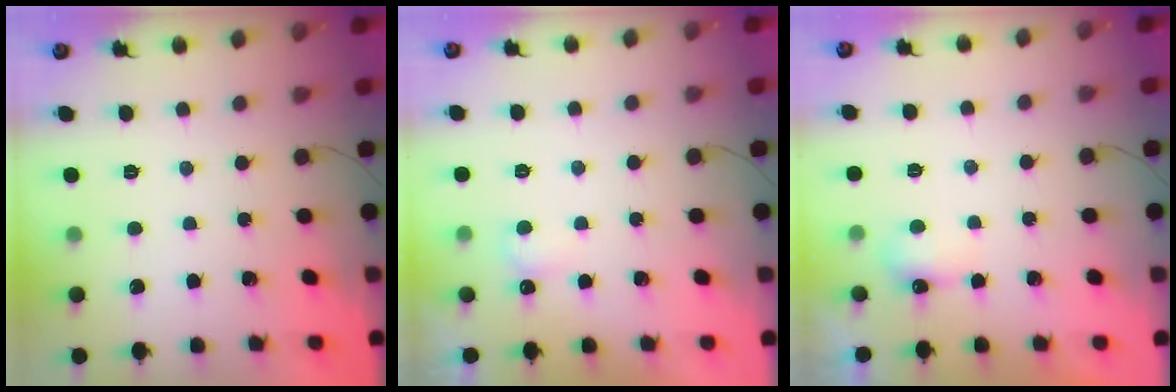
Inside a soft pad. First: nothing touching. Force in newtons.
{"total": 2.4, "press": 2.4, "slide": 0.6}
{"total": 4.0, "press": 3.9, "slide": 0.7}